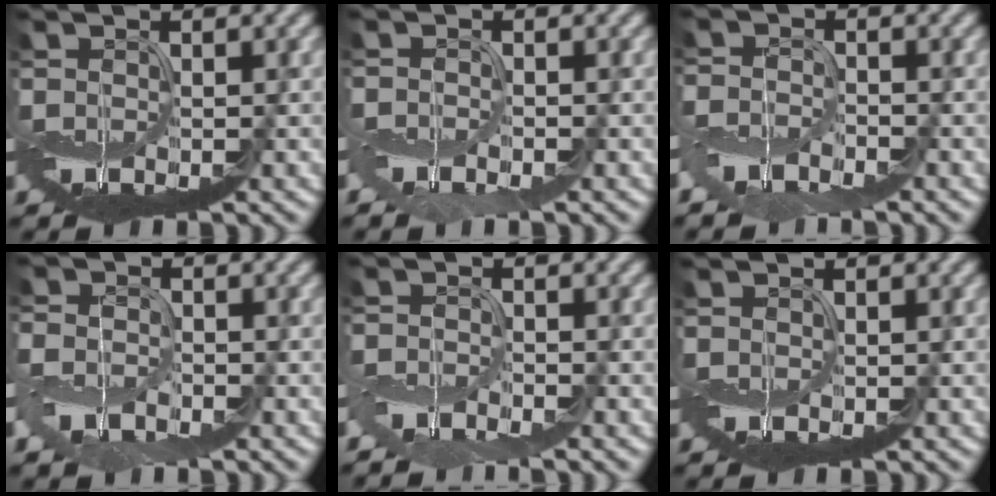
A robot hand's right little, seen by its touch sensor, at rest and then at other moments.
{"total": 2.0, "force": [-1.7, 0.6, 0.9], "torque": [-0.019, -0.008, -0.040]}
{"total": 3.6, "force": [-2.7, 1.7, 1.7], "torque": [-0.039, -0.009, -0.064]}
{"total": 4.2, "force": [-2.0, 2.9, 2.2], "torque": [-0.046, -0.012, -0.045]}
{"total": 3.3, "force": [-3.0, 0.6, 1.1], "torque": [-0.022, -0.008, -0.068]}
{"total": 0.0}